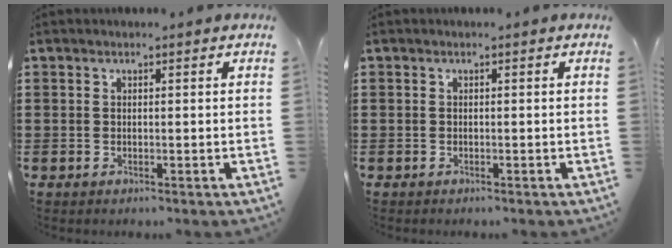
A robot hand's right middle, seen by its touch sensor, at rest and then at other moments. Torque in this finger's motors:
{"motor_torque": [-1.39, 0.75, -0.90, -0.20]}